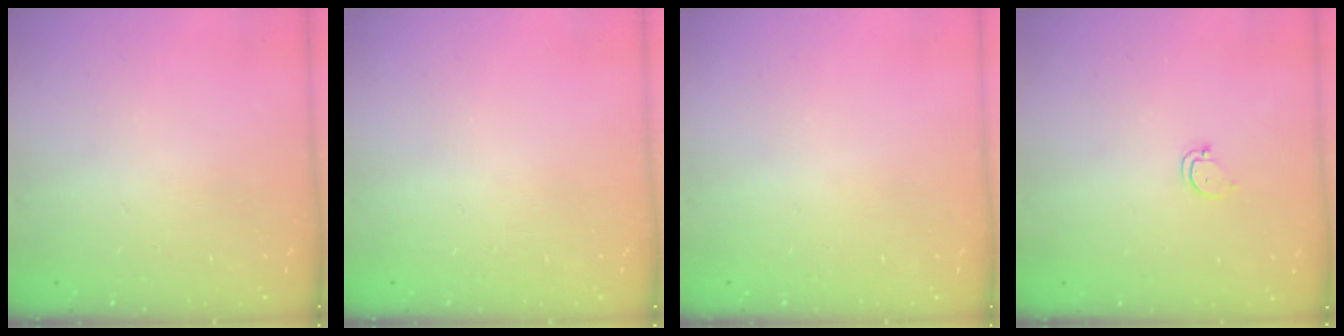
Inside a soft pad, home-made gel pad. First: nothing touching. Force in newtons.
{"total": 0.0}
{"total": 0.0}
{"total": 3.1, "press": 3.1, "slide": 0.2}